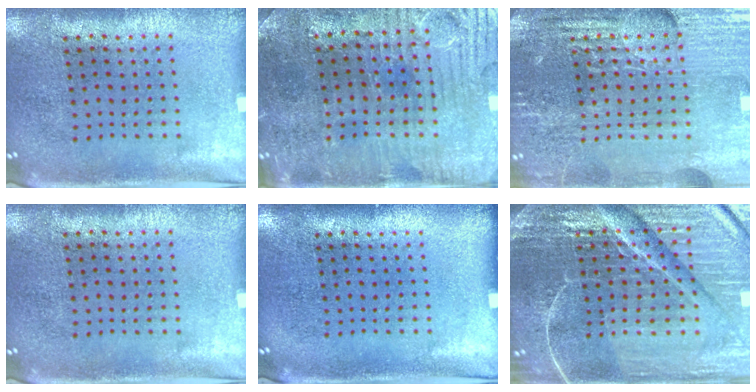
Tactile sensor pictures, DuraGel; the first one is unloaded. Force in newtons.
{"total": 2.2, "press": 2.2, "slide": 0.5}
{"total": 4.9, "press": 4.6, "slide": 1.8}
{"total": 0.0}
{"total": 0.0}
{"total": 6.8, "press": 6.0, "slide": 3.1}